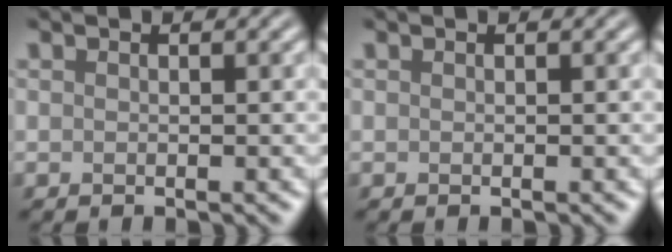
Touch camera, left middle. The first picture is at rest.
{"total": 0.0}